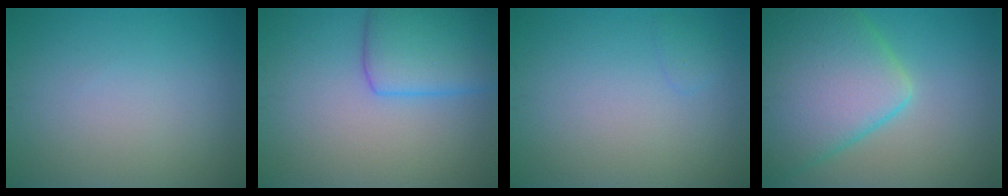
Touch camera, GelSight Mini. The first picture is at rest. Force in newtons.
{"total": 5.7, "press": 5.7, "slide": 0.2}
{"total": 0.8, "press": 0.8, "slide": 0.0}
{"total": 11.2, "press": 11.2, "slide": 0.5}